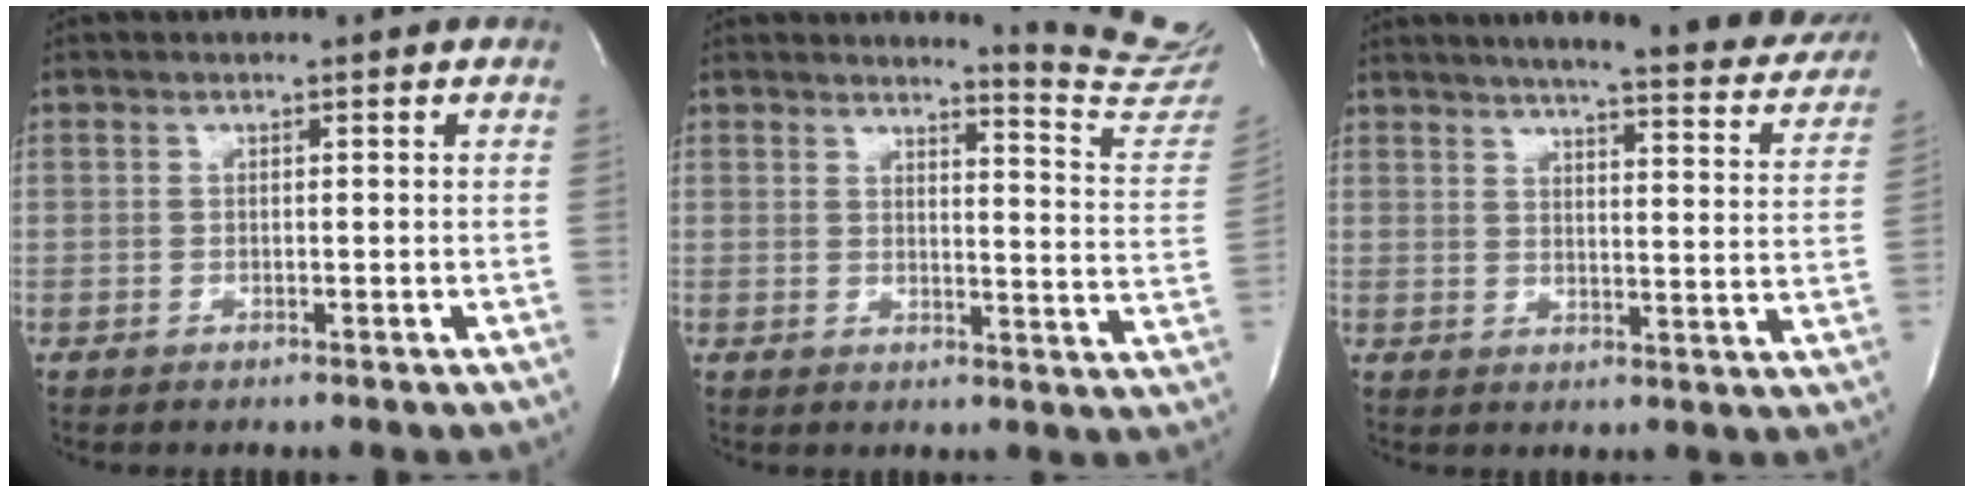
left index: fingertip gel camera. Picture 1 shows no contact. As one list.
[{"total": 10.5, "force": [10.4, -1.6, -0.1], "torque": [-0.003, -0.124, 0.098]}, {"total": 22.9, "force": [19.8, 3.3, 11.0], "torque": [-0.147, -0.043, 0.225]}]